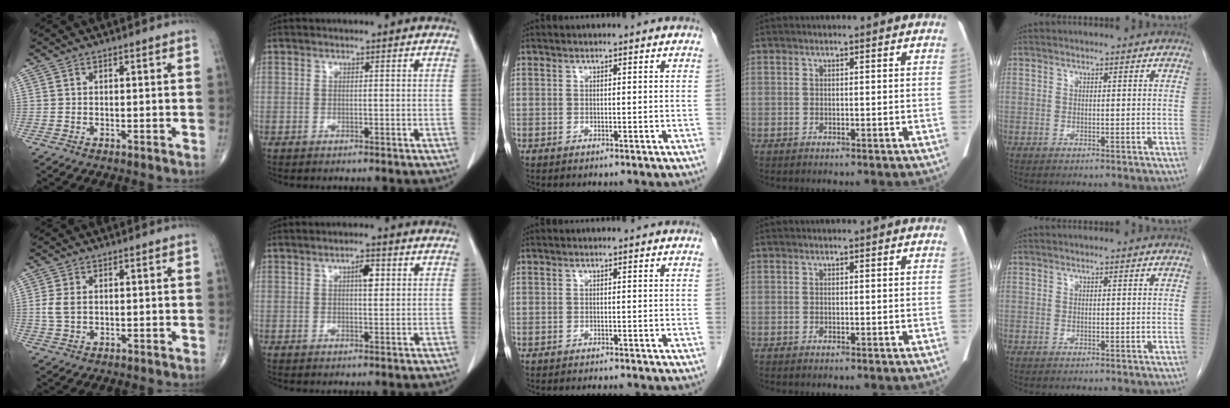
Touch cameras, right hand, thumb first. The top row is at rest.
{"thumb": {"total": 3.0, "force": [0.3, 1.9, 2.3], "torque": [-0.058, 0.003, 0.008]}, "index": {"total": 2.6, "force": [0.8, 0.9, 2.3], "torque": [-0.038, 0.002, 0.012]}, "middle": {"total": 2.9, "force": [-2.7, -0.1, 0.9], "torque": [-0.009, -0.006, -0.035]}}